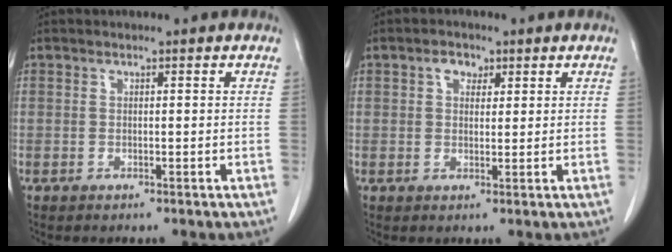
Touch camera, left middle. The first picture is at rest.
{"total": 2.5, "force": [1.3, 1.7, 1.4], "torque": [-0.025, 0.007, 0.022]}